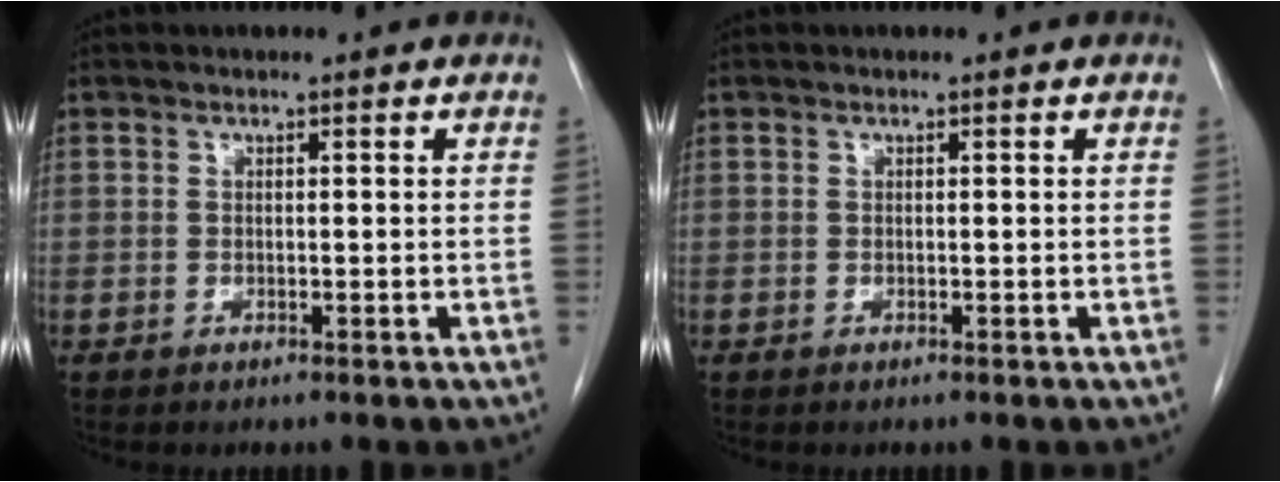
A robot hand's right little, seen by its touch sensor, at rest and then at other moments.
{"total": 0.0}